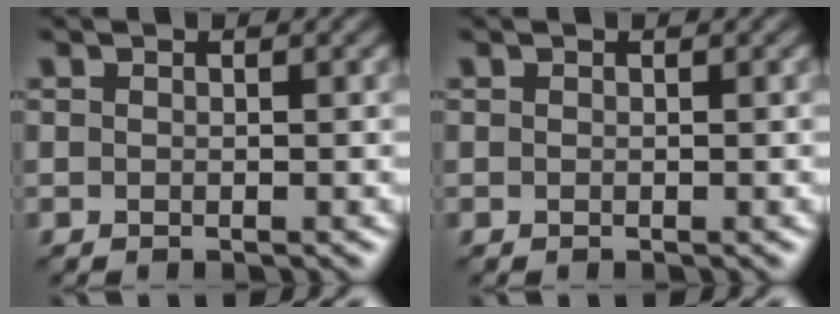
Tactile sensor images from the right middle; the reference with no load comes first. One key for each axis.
{"total": 0.0}